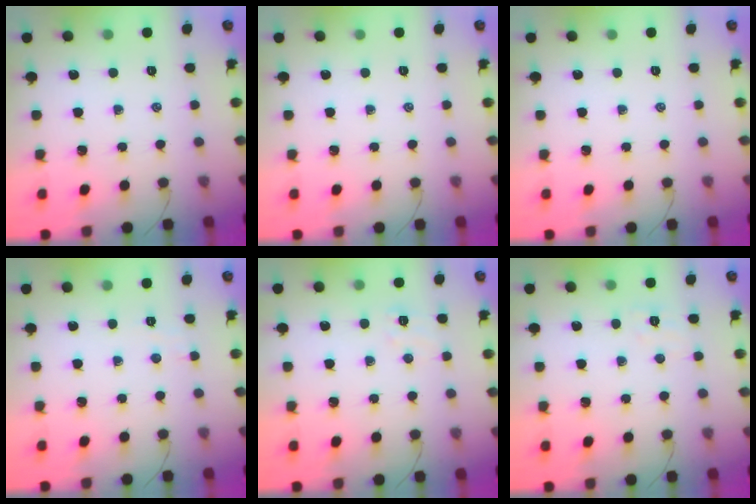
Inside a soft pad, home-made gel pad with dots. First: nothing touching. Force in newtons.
{"total": 0.0}
{"total": 0.0}
{"total": 2.6, "press": 2.5, "slide": 0.7}
{"total": 6.0, "press": 5.7, "slide": 1.6}
{"total": 5.3, "press": 5.1, "slide": 1.3}